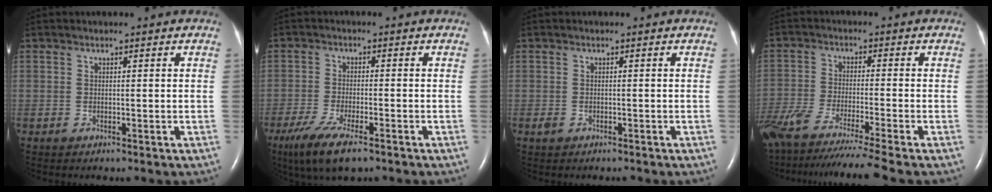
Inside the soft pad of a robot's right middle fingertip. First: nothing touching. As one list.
[{"total": 8.8, "force": [-5.8, 1.9, 6.3], "torque": [-0.121, -0.023, -0.096]}, {"total": 1.3, "force": [-0.8, 0.7, 0.7], "torque": [-0.022, -0.001, -0.009]}, {"total": 16.6, "force": [-14.0, -1.5, 8.8], "torque": [-0.157, -0.063, -0.233]}]